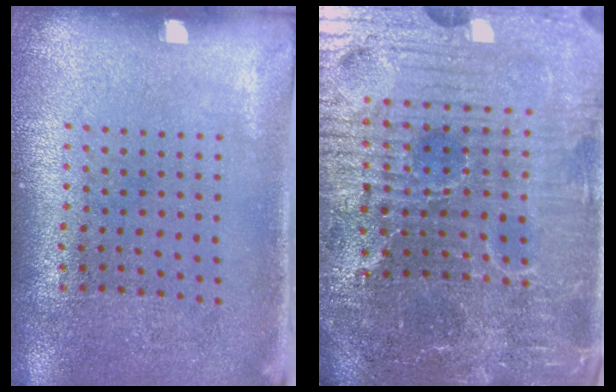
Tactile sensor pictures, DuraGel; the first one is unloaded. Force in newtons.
{"total": 6.1, "press": 5.8, "slide": 2.0}